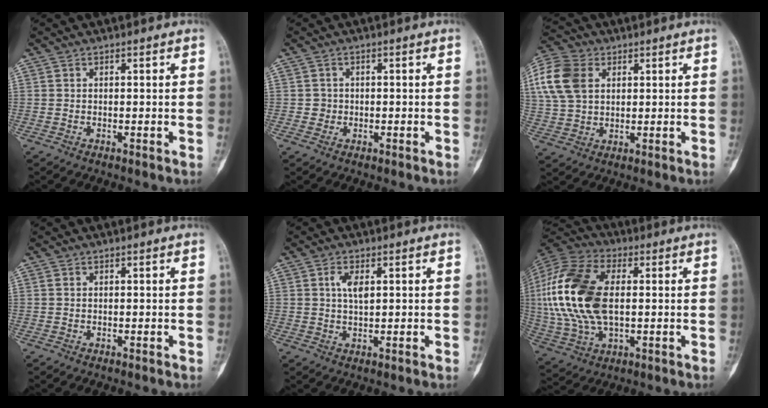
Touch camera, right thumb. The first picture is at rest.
{"total": 1.5, "force": [-0.3, 1.5, 0.1], "torque": [0.011, 0.008, -0.008]}
{"total": 12.3, "force": [3.5, 8.7, 7.9], "torque": [-0.167, 0.007, 0.066]}
{"total": 0.0}
{"total": 3.9, "force": [0.9, 1.8, 3.3], "torque": [-0.061, -0.002, 0.014]}
{"total": 21.6, "force": [1.3, 12.2, 17.8], "torque": [-0.396, 0.004, 0.025]}